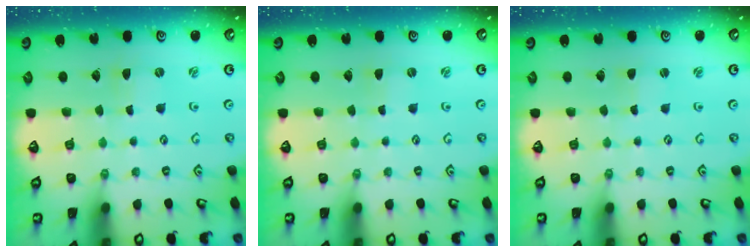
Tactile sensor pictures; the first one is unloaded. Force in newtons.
{"total": 0.5, "press": 0.4, "slide": 0.3}
{"total": 1.0, "press": 0.9, "slide": 0.1}